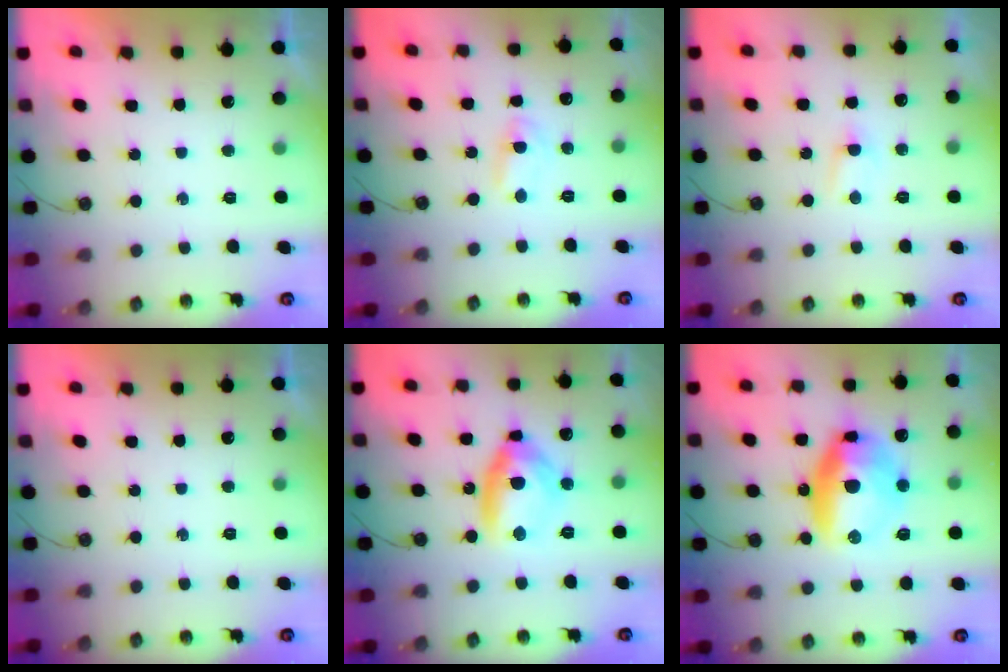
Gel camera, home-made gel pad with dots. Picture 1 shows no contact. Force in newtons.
{"total": 2.3, "press": 2.3, "slide": 0.3}
{"total": 2.6, "press": 2.6, "slide": 0.3}
{"total": 0.0}
{"total": 12.1, "press": 12.1, "slide": 1.2}
{"total": 16.8, "press": 16.3, "slide": 4.2}